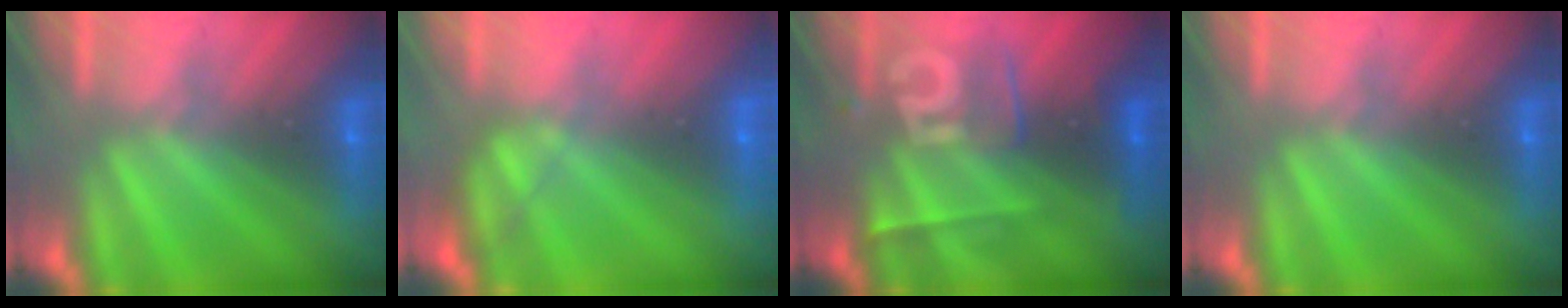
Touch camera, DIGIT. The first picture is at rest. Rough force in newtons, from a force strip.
{"total": 1.7}
{"total": 2.5}
{"total": 0.0}